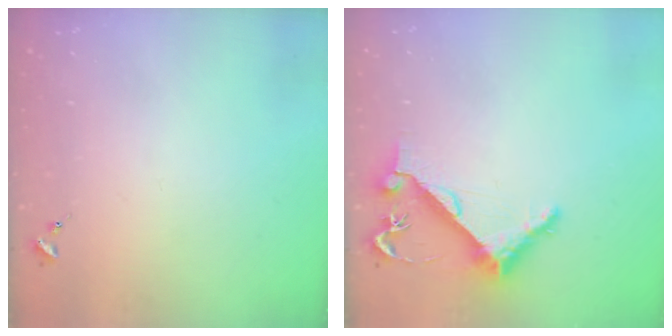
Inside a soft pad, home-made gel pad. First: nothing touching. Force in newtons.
{"total": 6.3, "press": 6.3, "slide": 0.6}